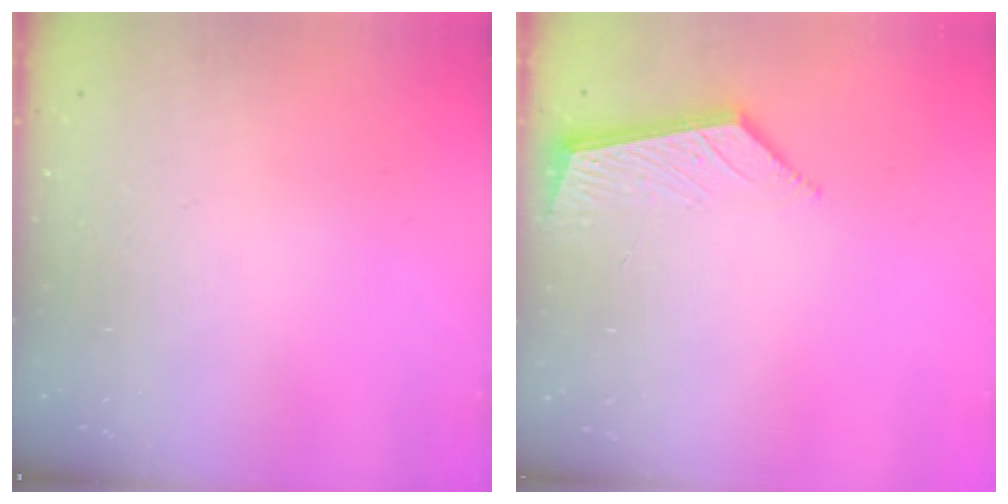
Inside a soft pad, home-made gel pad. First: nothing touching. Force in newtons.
{"total": 5.9, "press": 5.9, "slide": 0.7}